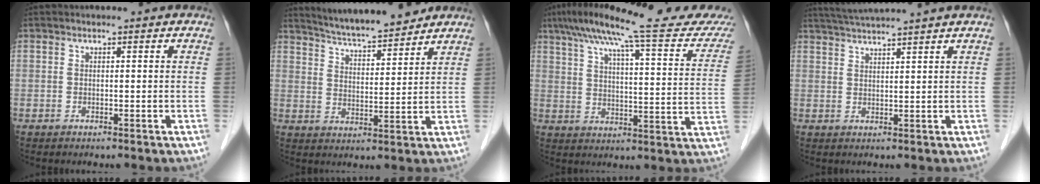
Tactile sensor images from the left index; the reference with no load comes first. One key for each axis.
{"total": 11.2, "fx": 10.4, "fy": 0.8, "fz": 4.0, "tx": -0.071, "ty": 0.012, "tz": 0.170}
{"total": 24.1, "fx": 20.9, "fy": 1.4, "fz": 12.0, "tx": -0.183, "ty": -0.010, "tz": 0.272}
{"total": 7.5, "fx": 6.8, "fy": -1.7, "fz": 2.8, "tx": -0.049, "ty": 0.020, "tz": 0.105}